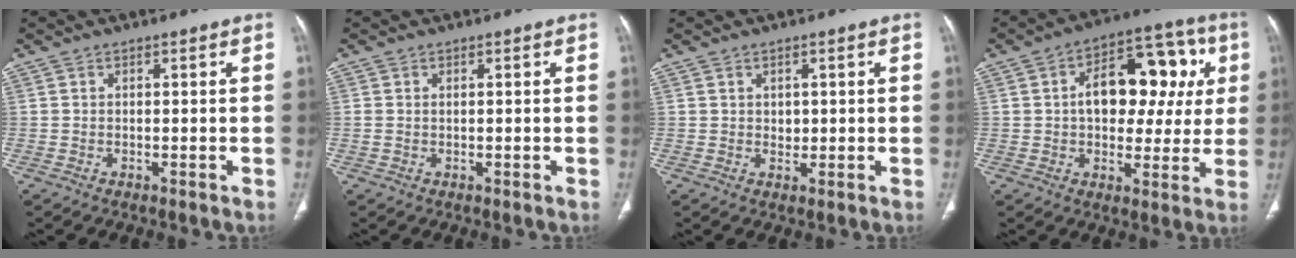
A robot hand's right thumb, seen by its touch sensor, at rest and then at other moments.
{"total": 1.0, "force": [0.1, 0.6, 0.7], "torque": [-0.028, 0.010, 0.007]}
{"total": 1.4, "force": [0.4, 1.1, 0.8], "torque": [-0.005, -0.003, 0.009]}
{"total": 18.1, "force": [3.1, 11.1, 14.0], "torque": [-0.144, 0.031, 0.044]}